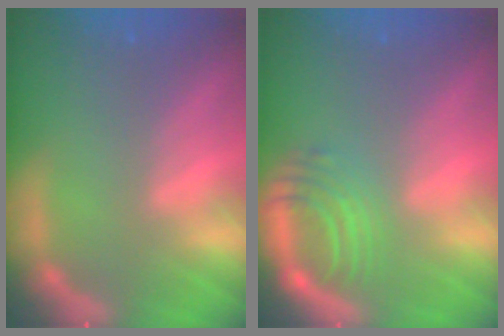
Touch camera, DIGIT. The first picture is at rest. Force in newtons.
{"total": 5.5}